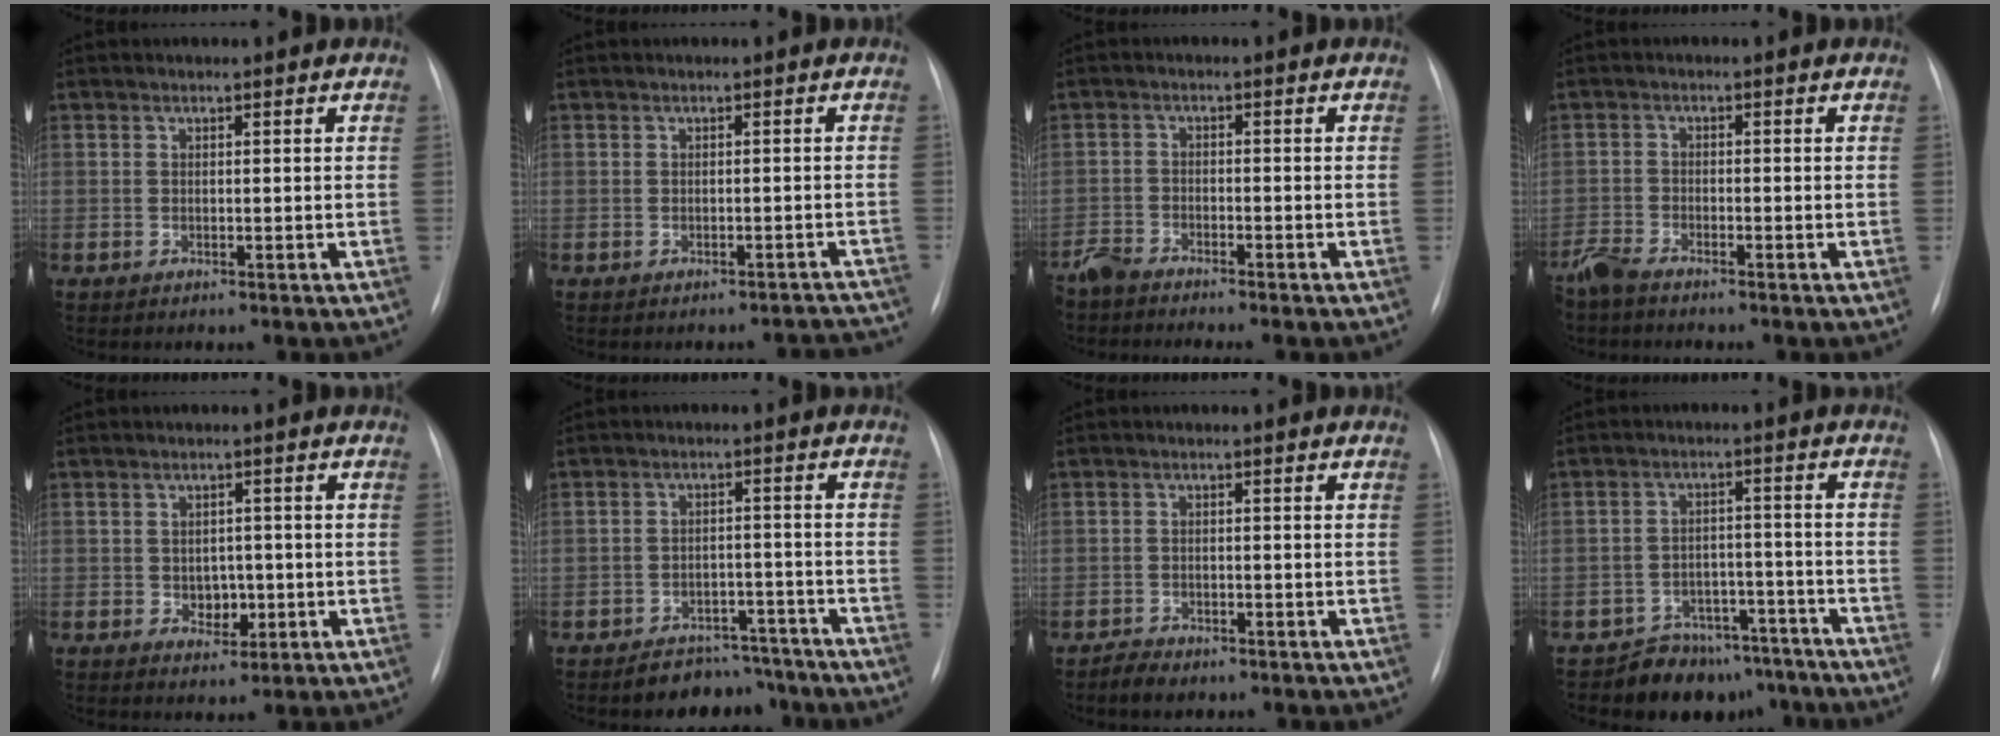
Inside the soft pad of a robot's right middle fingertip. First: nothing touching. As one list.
[{"total": 4.3, "force": [-4.1, 1.1, 0.3], "torque": [0.010, 0.007, -0.040]}, {"total": 4.9, "force": [-4.7, -0.1, 1.3], "torque": [-0.013, -0.014, -0.081]}, {"total": 3.2, "force": [-3.0, 0.4, 1.1], "torque": [-0.024, -0.010, -0.062]}, {"total": 3.4, "force": [-0.7, 2.6, 2.0], "torque": [-0.021, 0.008, -0.004]}, {"total": 7.0, "force": [-6.1, 3.6, 0.4], "torque": [0.018, 0.027, -0.087]}, {"total": 2.5, "force": [-2.1, 1.2, 0.8], "torque": [-0.020, -0.001, -0.030]}, {"total": 9.3, "force": [-7.8, 5.0, 0.6], "torque": [0.020, 0.039, -0.109]}]